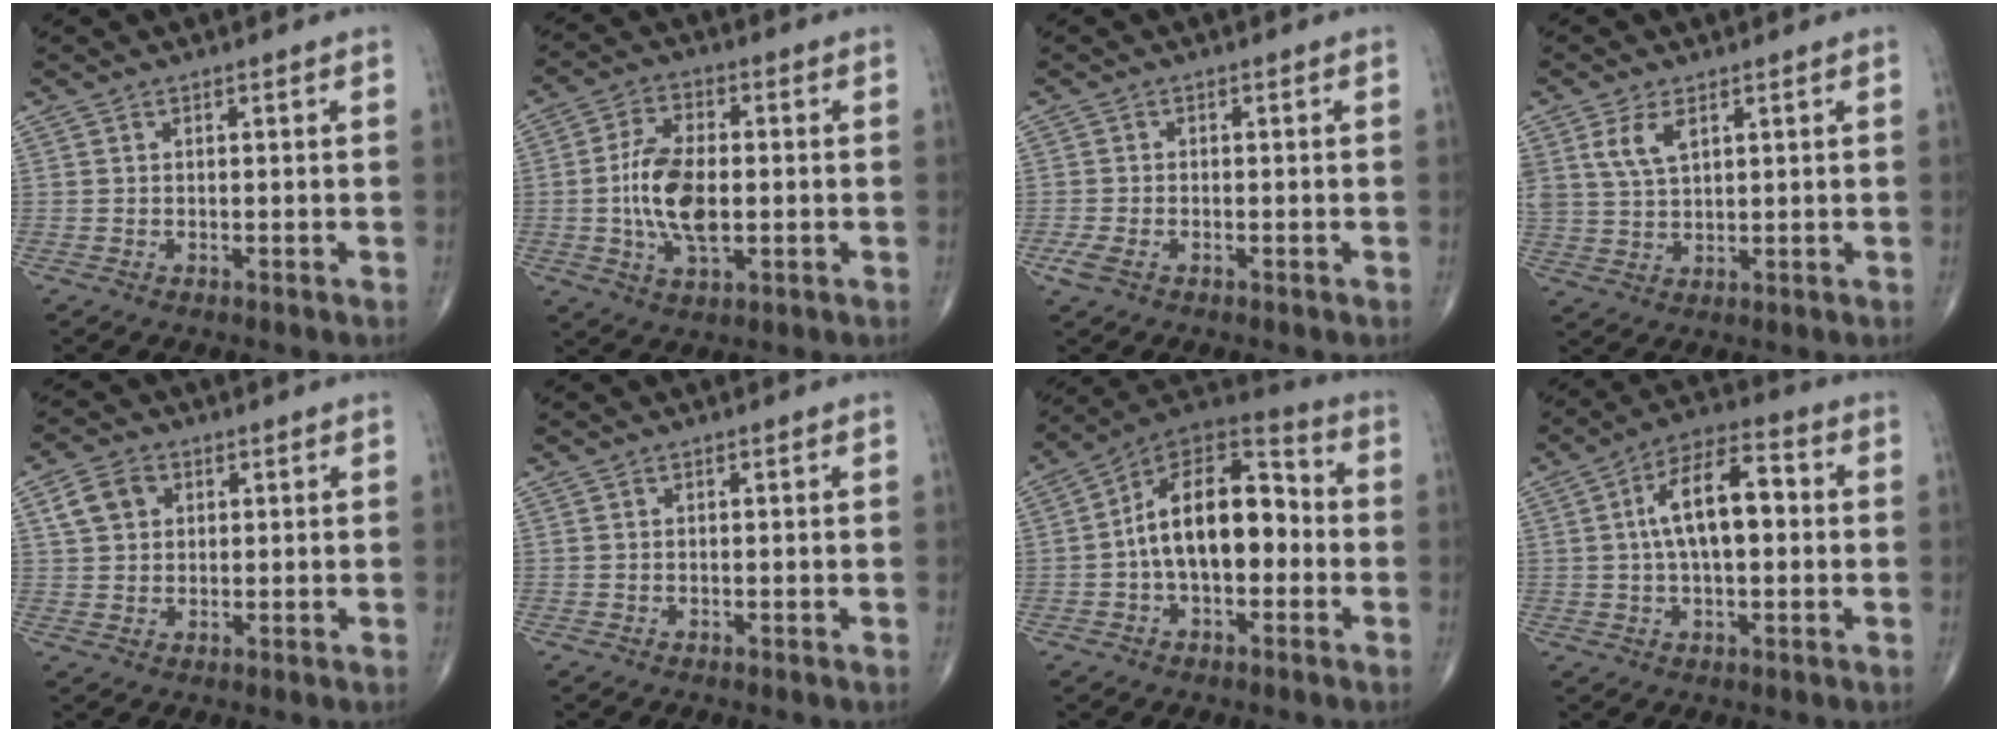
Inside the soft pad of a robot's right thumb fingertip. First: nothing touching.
{"total": 11.6, "force": [-0.9, 5.9, 9.9], "torque": [-0.187, 0.004, -0.017]}
{"total": 2.6, "force": [-1.2, 1.4, 1.8], "torque": [-0.048, -0.001, -0.025]}
{"total": 5.7, "force": [2.7, 2.9, 4.1], "torque": [-0.079, -0.008, 0.061]}
{"total": 5.5, "force": [1.9, 4.2, 2.9], "torque": [-0.041, 0.003, 0.033]}
{"total": 0.0}
{"total": 17.0, "force": [-1.1, 9.6, 14.1], "torque": [-0.207, 0.049, -0.032]}
{"total": 12.5, "force": [1.3, 5.8, 11.1], "torque": [-0.184, 0.026, 0.013]}